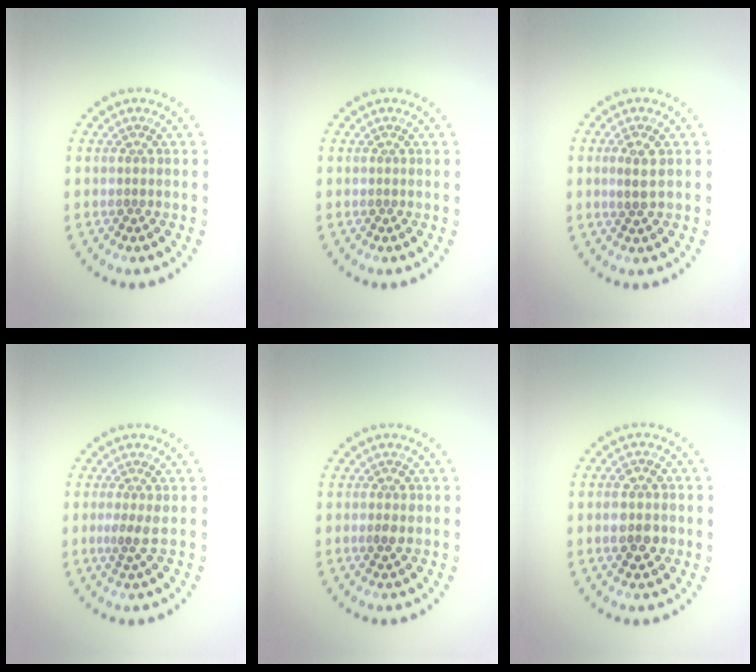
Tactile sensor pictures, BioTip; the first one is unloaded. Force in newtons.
{"total": 0.0}
{"total": 1.8, "press": 1.7, "slide": 0.6}
{"total": 1.5, "press": 1.2, "slide": 0.9}
{"total": 1.2, "press": 1.2, "slide": 0.0}
{"total": 2.8, "press": 2.8, "slide": 0.3}